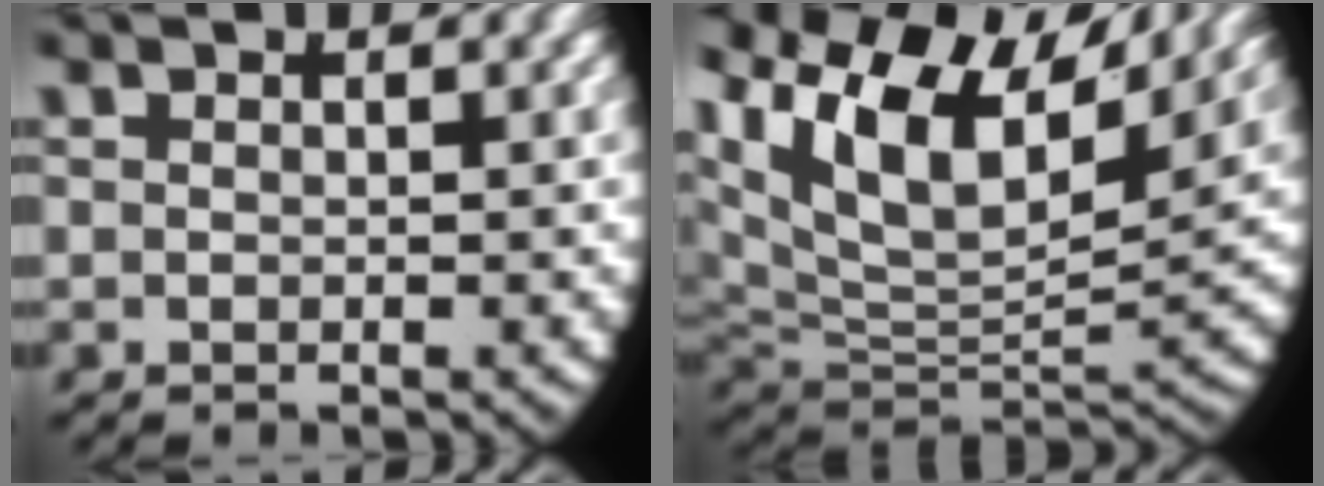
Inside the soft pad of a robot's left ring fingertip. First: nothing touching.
{"total": 14.0, "force": [5.4, 8.5, 9.6], "torque": [-0.212, -0.006, 0.089]}